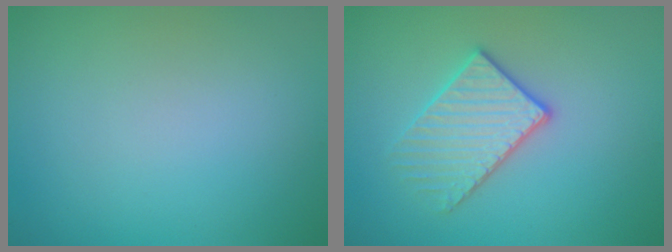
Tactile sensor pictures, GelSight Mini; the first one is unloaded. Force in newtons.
{"total": 3.0, "press": 2.9, "slide": 0.8}